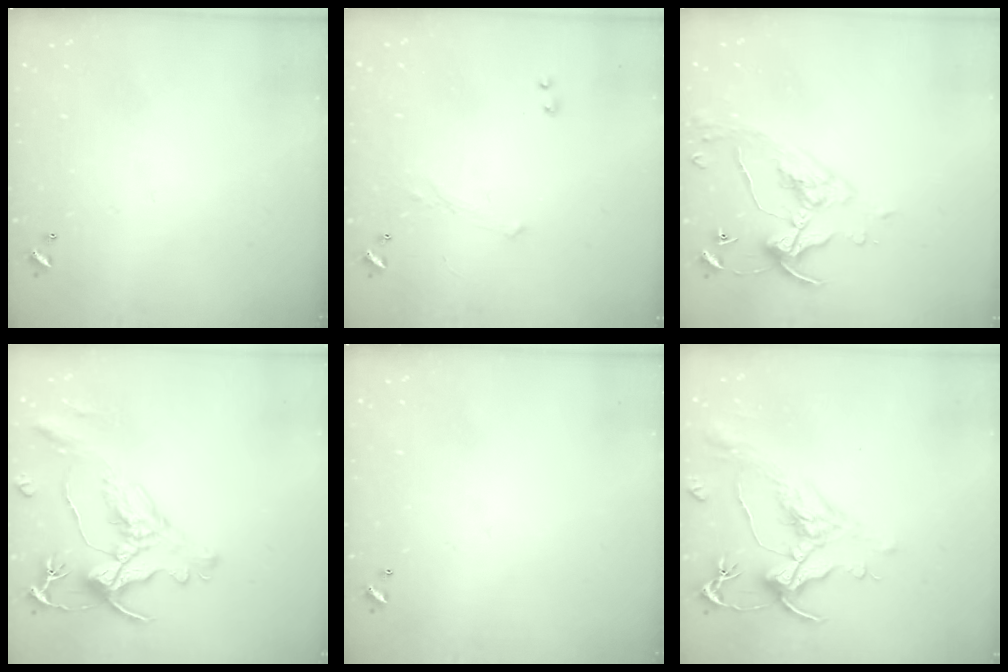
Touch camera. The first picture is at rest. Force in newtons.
{"total": 0.7, "press": 0.3, "slide": 0.6}
{"total": 6.8, "press": 6.7, "slide": 0.8}
{"total": 2.8, "press": 2.5, "slide": 1.3}
{"total": 0.0}
{"total": 1.6, "press": 0.7, "slide": 1.4}